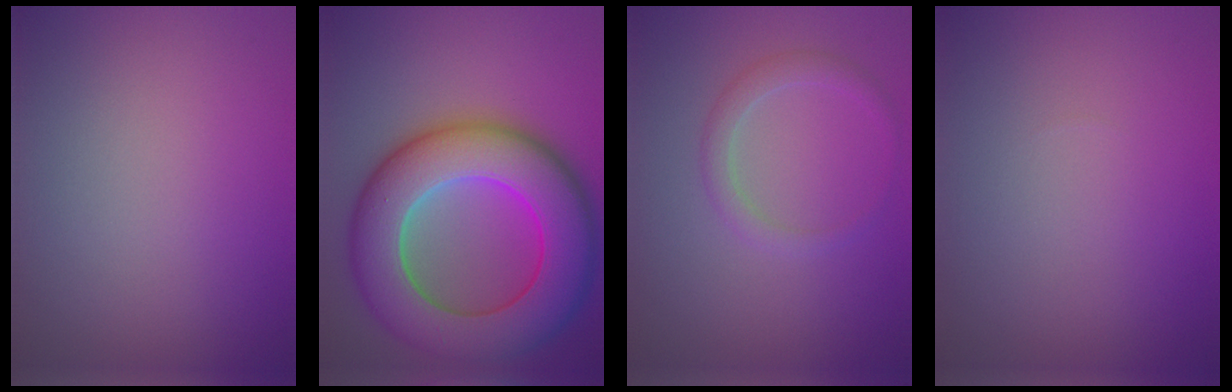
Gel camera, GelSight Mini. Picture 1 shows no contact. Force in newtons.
{"total": 13.3, "press": 13.3, "slide": 0.4}
{"total": 1.7, "press": 1.7, "slide": 0.1}
{"total": 0.0}